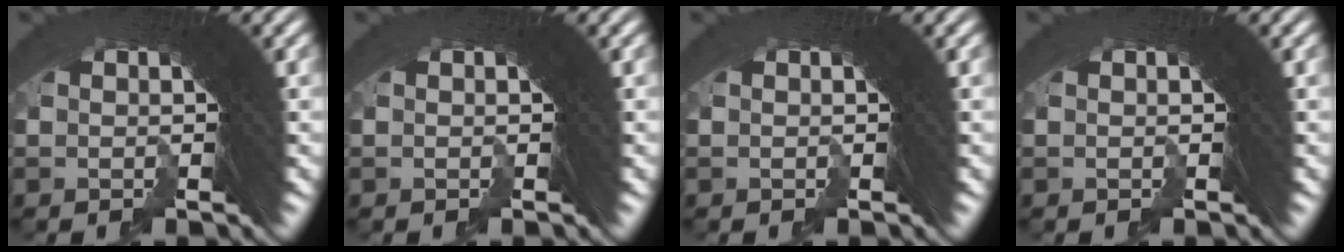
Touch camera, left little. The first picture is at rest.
{"total": 0.0}
{"total": 0.0}
{"total": 0.0}